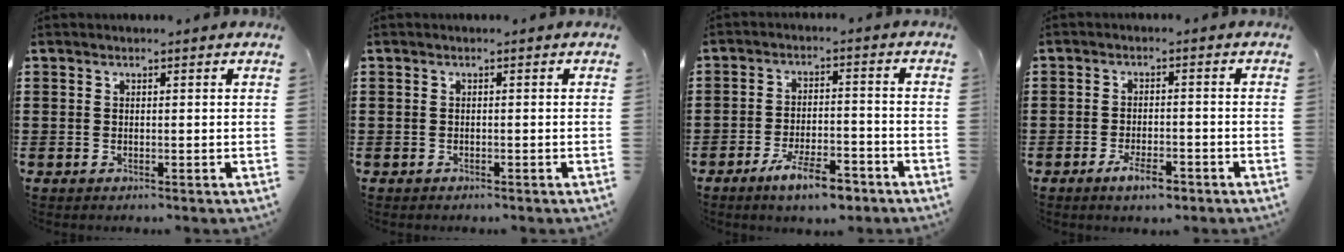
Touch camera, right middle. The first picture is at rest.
{"total": 0.5, "force": [-0.5, 0.1, 0.0], "torque": [-0.001, 0.000, -0.011]}
{"total": 7.4, "force": [-5.5, 1.7, 4.6], "torque": [-0.089, 0.001, -0.101]}
{"total": 4.1, "force": [-2.9, 1.2, 2.7], "torque": [-0.050, 0.003, -0.053]}